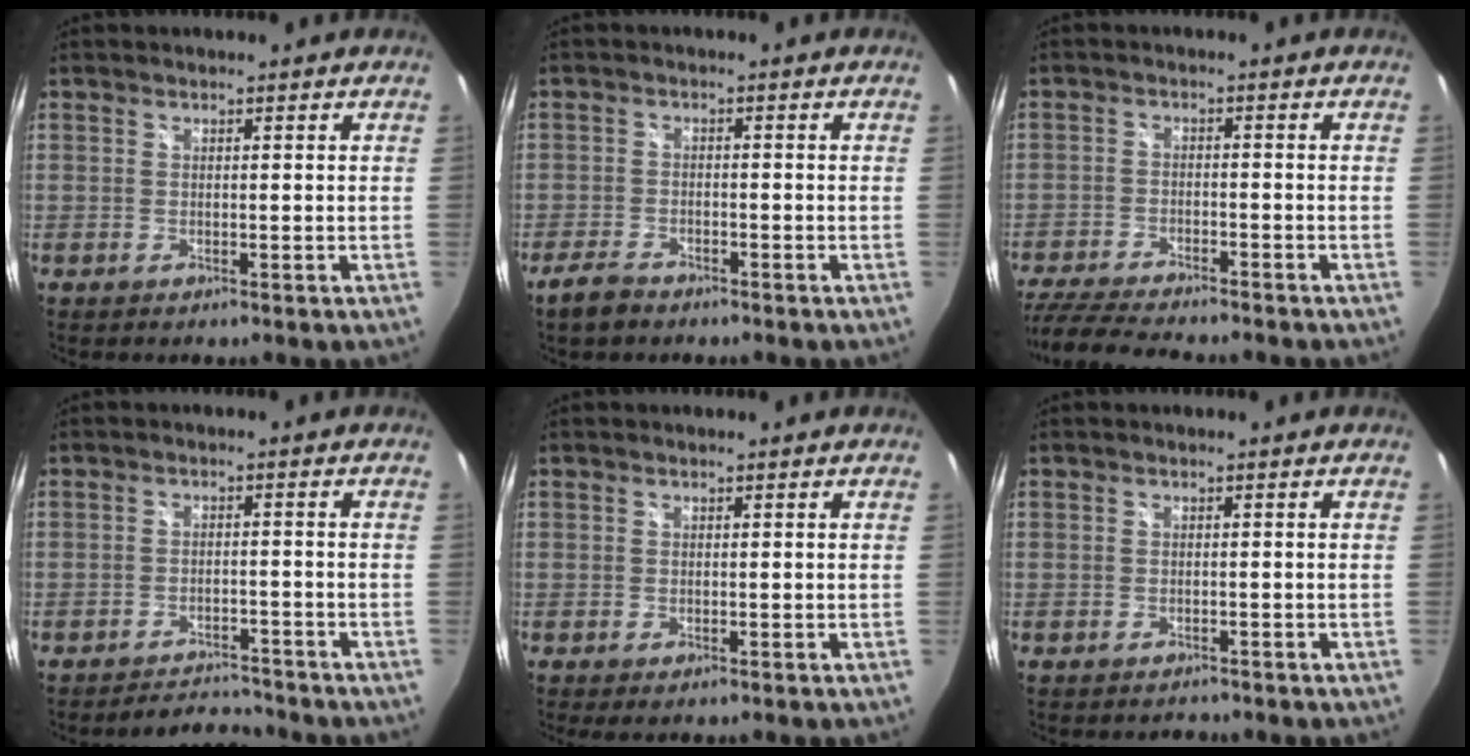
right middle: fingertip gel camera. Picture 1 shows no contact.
{"total": 4.0, "force": [-3.2, 1.6, 1.7], "torque": [-0.052, 0.000, -0.061]}
{"total": 13.7, "force": [-12.0, 2.4, 6.1], "torque": [-0.144, -0.027, -0.200]}
{"total": 5.6, "force": [-5.5, 0.8, 0.3], "torque": [-0.019, 0.006, -0.083]}
{"total": 0.0}
{"total": 1.3, "force": [-1.2, 0.5, 0.0], "torque": [-0.004, -0.003, -0.016]}